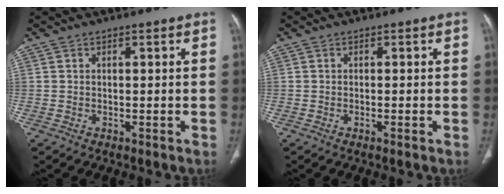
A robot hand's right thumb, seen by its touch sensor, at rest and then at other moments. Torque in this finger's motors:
{"motor_torque": [-0.23, -0.01, -0.27, -0.05, -0.03]}